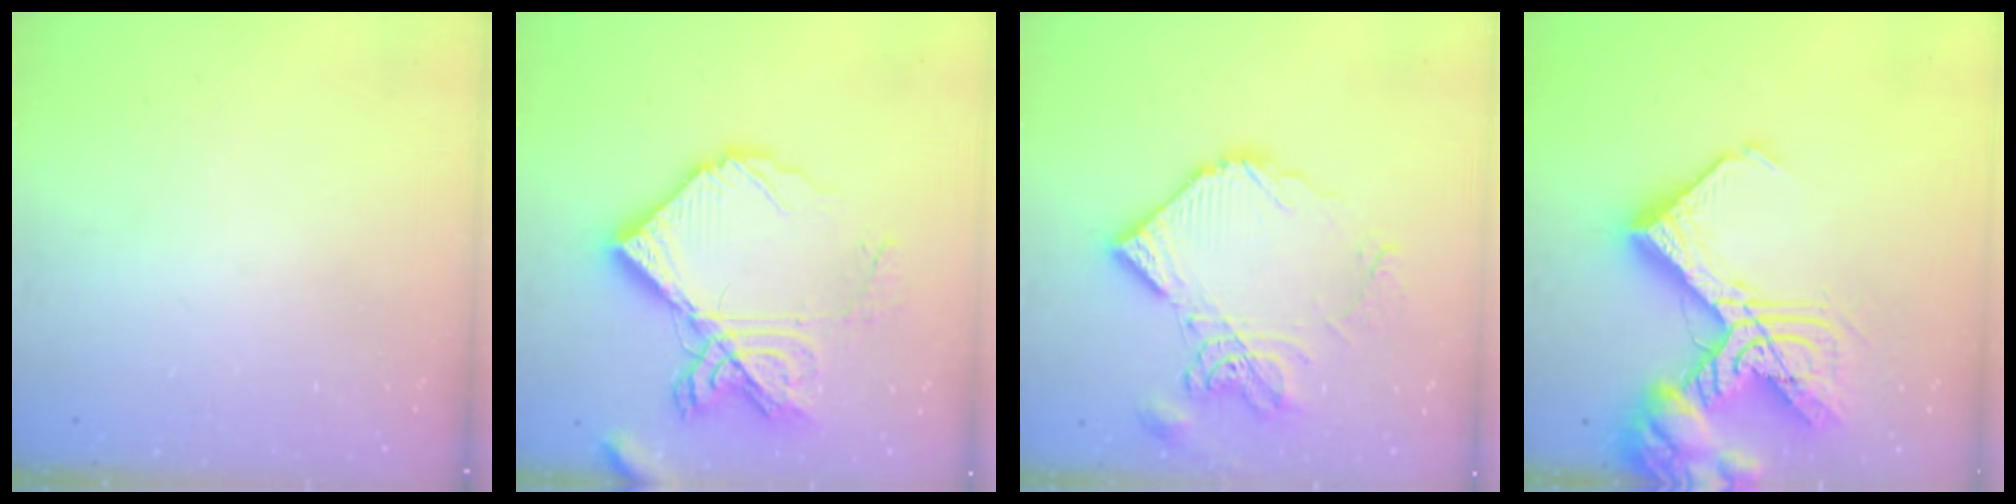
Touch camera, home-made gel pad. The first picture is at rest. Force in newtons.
{"total": 20.1, "press": 20.0, "slide": 2.2}
{"total": 15.2, "press": 15.1, "slide": 2.0}
{"total": 24.6, "press": 24.4, "slide": 3.2}